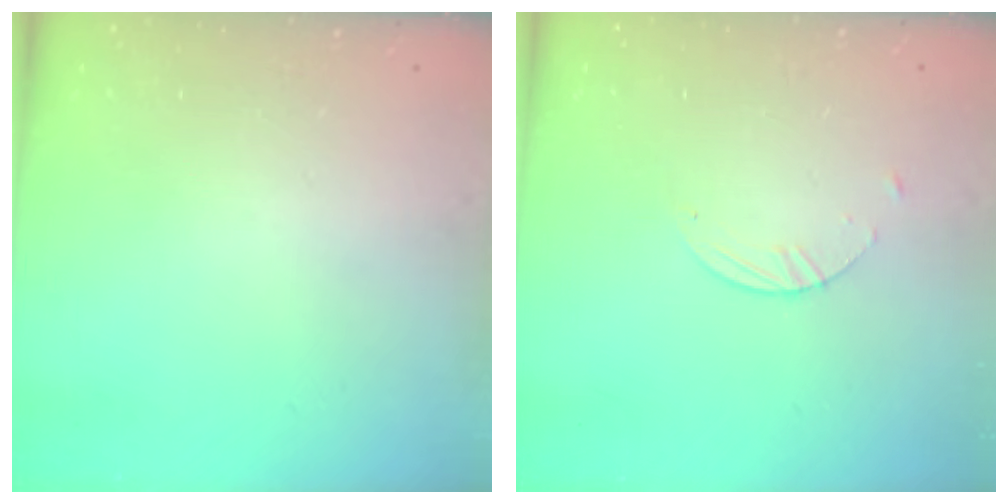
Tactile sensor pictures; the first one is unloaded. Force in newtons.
{"total": 2.1, "press": 2.1, "slide": 0.2}